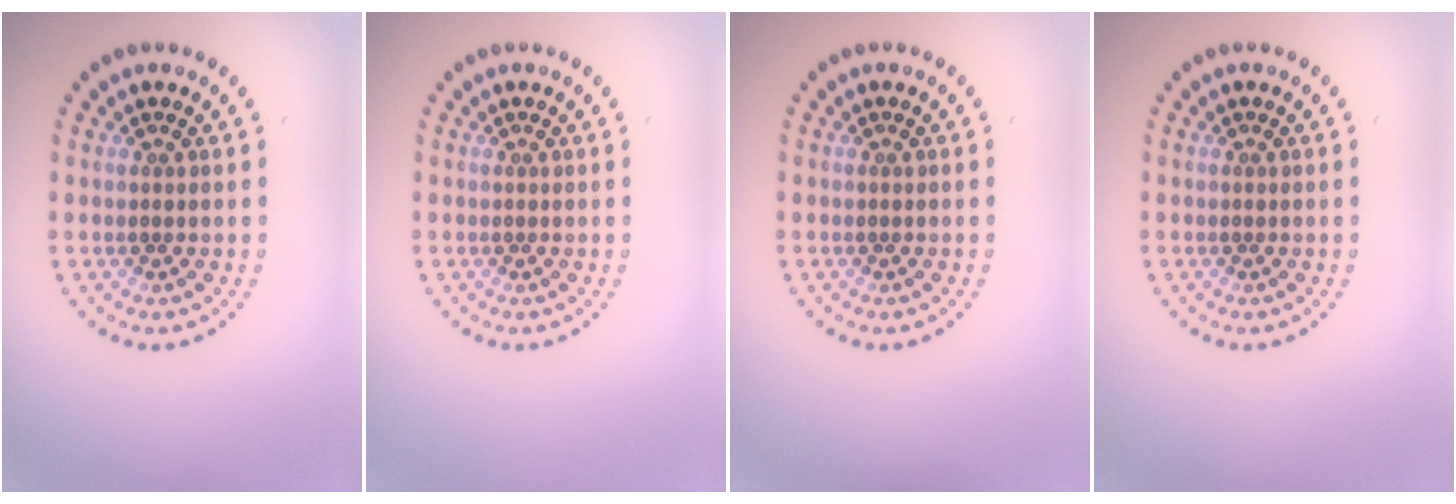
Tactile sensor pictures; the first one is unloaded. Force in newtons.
{"total": 0.0}
{"total": 0.0}
{"total": 0.0}